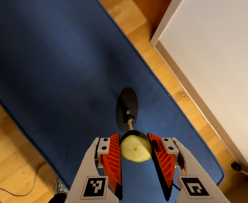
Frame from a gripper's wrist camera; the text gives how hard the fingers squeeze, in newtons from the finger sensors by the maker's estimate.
{"total": 8.5, "left": 7.6, "right": 9.5}